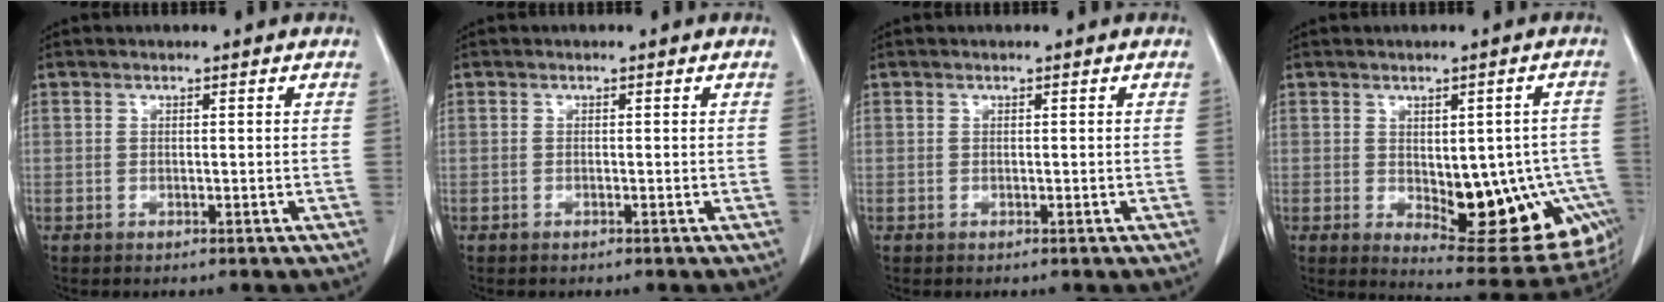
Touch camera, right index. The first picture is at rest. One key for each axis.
{"total": 0.0}
{"total": 0.0}
{"total": 16.8, "fx": -4.1, "fy": 7.3, "fz": 14.6, "tx": -0.130, "ty": 0.010, "tz": -0.028}